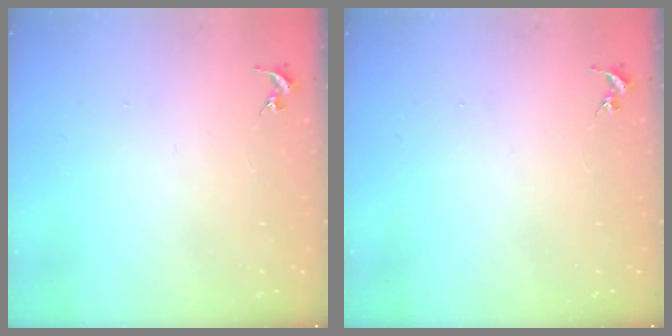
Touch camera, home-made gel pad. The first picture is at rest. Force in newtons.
{"total": 0.0}